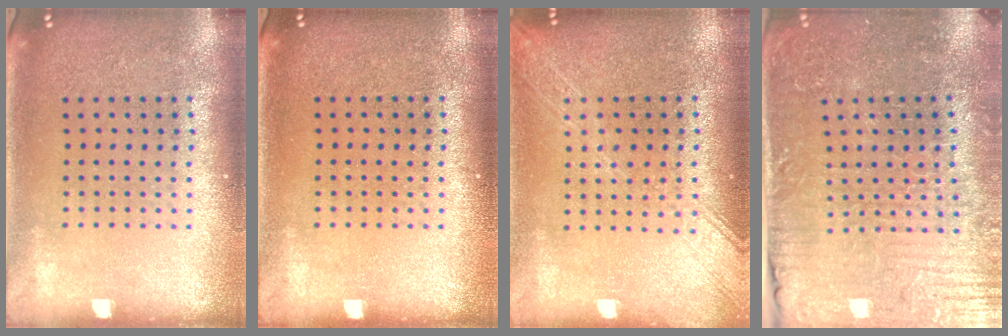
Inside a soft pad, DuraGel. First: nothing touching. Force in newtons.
{"total": 0.0}
{"total": 1.7, "press": 1.7, "slide": 0.2}
{"total": 4.0, "press": 4.0, "slide": 0.3}